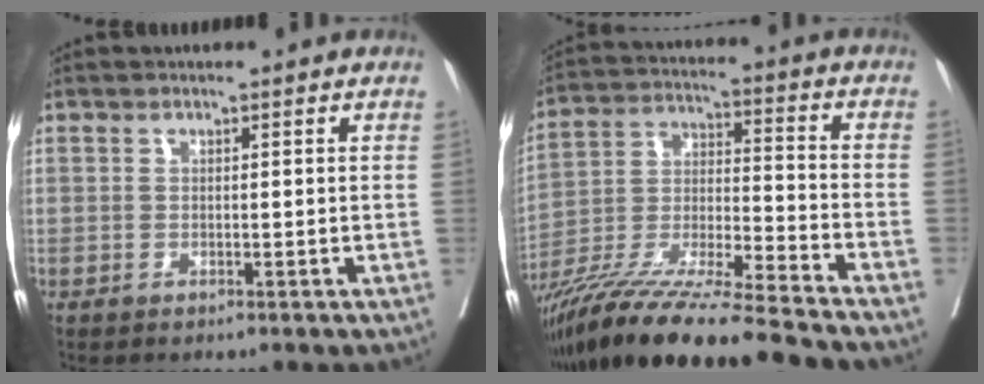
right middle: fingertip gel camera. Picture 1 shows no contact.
{"total": 19.9, "force": [-17.1, -0.9, 10.2], "torque": [-0.216, -0.038, -0.311]}